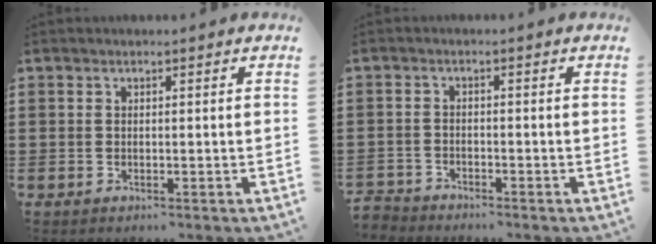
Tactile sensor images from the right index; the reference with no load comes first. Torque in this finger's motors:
{"motor_torque": [-2.14, 0.00, -1.05, -0.21]}